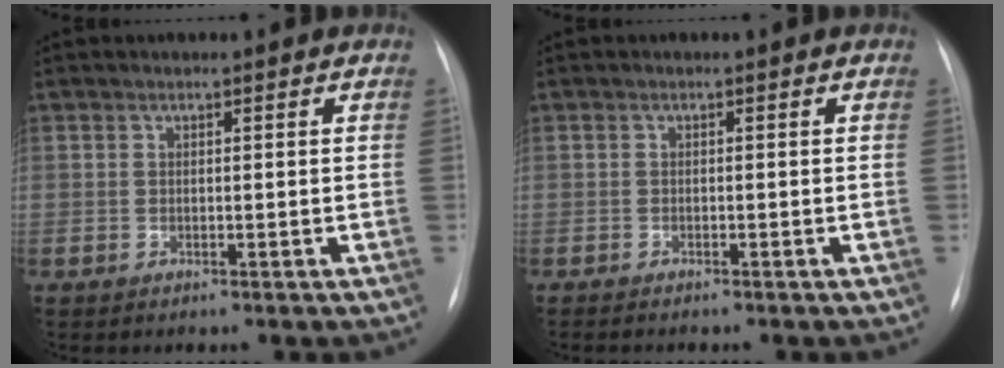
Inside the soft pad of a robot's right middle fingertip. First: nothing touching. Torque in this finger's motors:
{"motor_torque": [0.16, -0.32, -0.05, 0.00]}